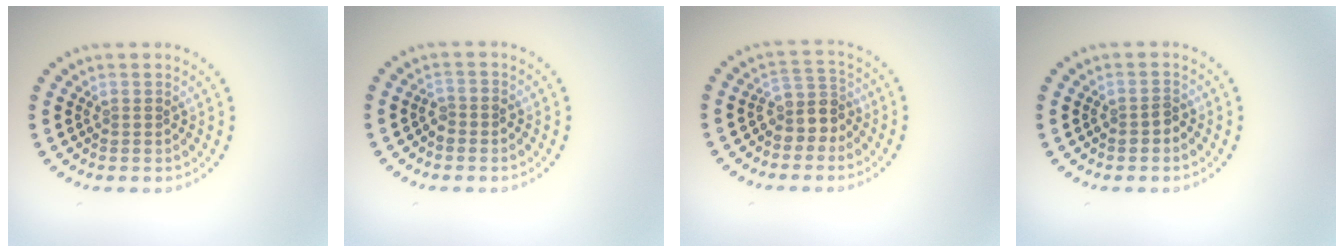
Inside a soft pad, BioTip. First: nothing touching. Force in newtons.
{"total": 1.0, "press": 0.9, "slide": 0.4}
{"total": 3.0, "press": 2.4, "slide": 1.8}
{"total": 1.1, "press": 1.1, "slide": 0.4}